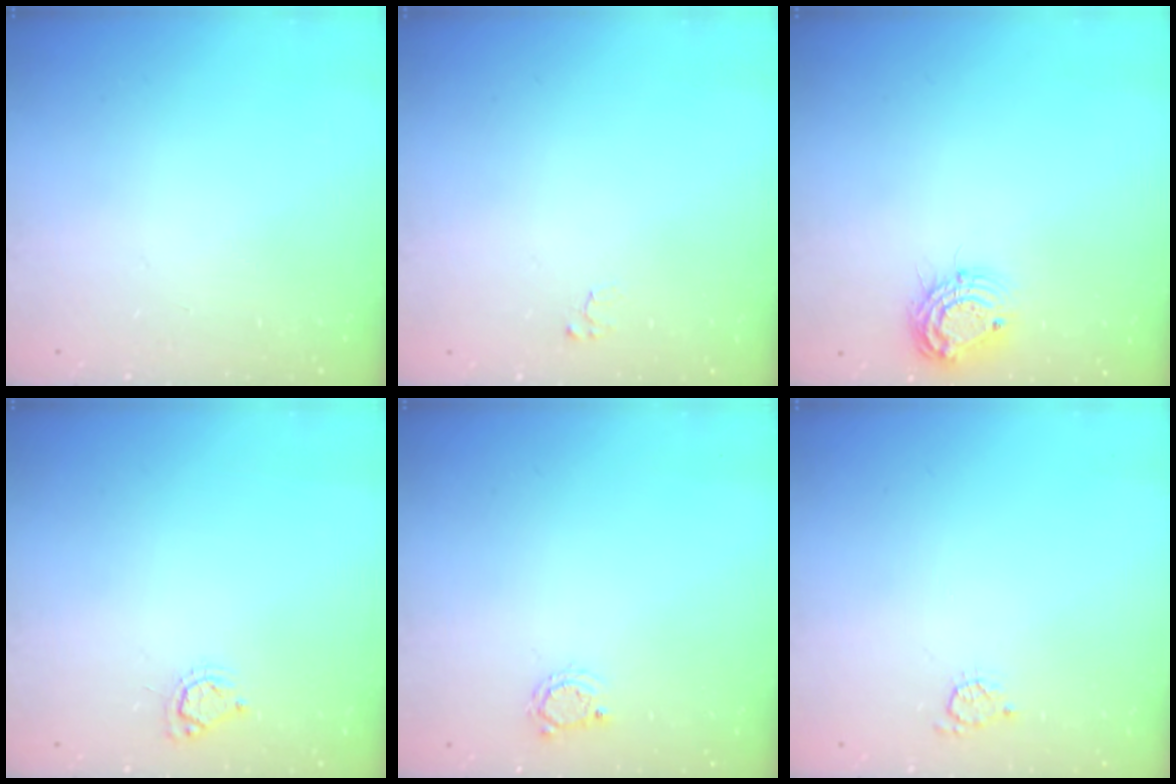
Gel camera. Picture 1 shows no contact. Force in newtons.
{"total": 2.4, "press": 2.4, "slide": 0.2}
{"total": 9.6, "press": 9.6, "slide": 0.8}
{"total": 5.0, "press": 5.0, "slide": 0.5}
{"total": 2.8, "press": 2.7, "slide": 0.4}
{"total": 3.6, "press": 3.6, "slide": 0.4}